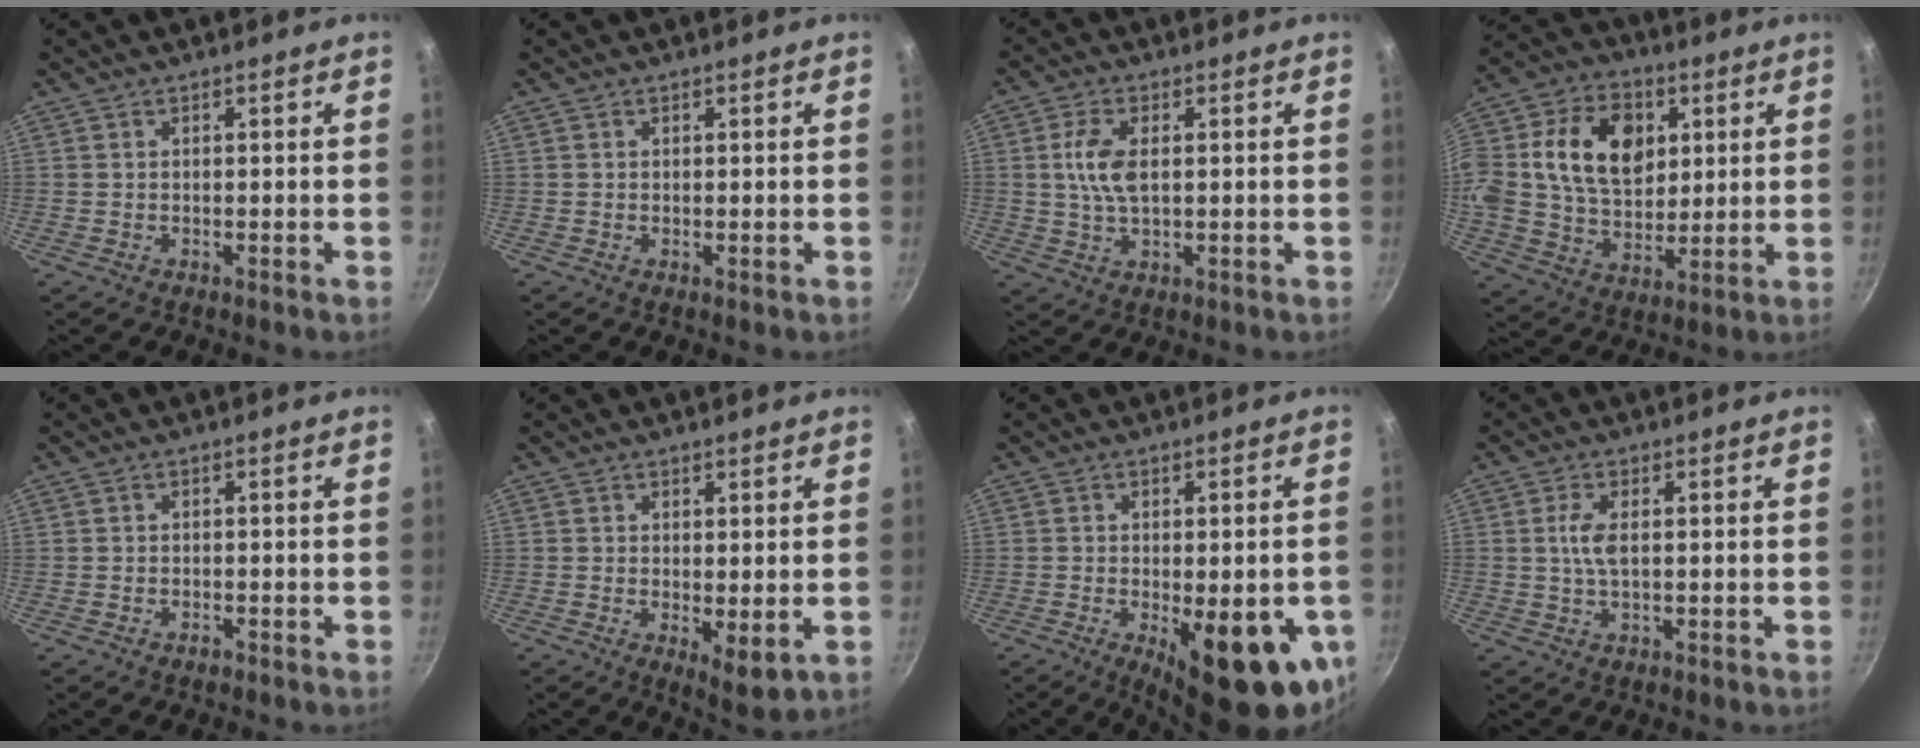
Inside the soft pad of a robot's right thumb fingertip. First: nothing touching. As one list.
[{"total": 0.0}, {"total": 6.6, "force": [0.9, 3.4, 5.6], "torque": [-0.111, 0.005, 0.017]}, {"total": 21.6, "force": [4.8, 15.5, 14.3], "torque": [-0.250, 0.016, 0.079]}, {"total": 1.1, "force": [-0.8, 0.7, 0.5], "torque": [-0.009, 0.008, -0.013]}, {"total": 5.2, "force": [-0.1, 2.1, 4.7], "torque": [-0.066, -0.020, 0.003]}, {"total": 16.7, "force": [-4.8, 6.0, 14.8], "torque": [-0.163, -0.006, -0.054]}, {"total": 4.0, "force": [0.5, 1.6, 3.6], "torque": [-0.080, 0.004, 0.008]}]